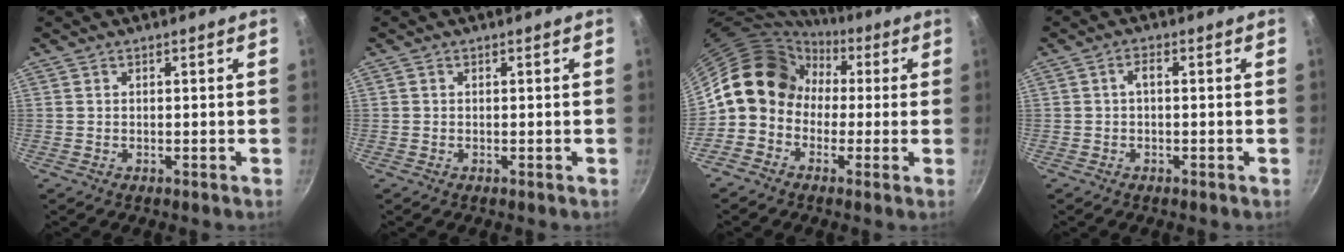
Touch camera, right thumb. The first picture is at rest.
{"total": 0.0}
{"total": 12.8, "force": [0.7, 10.9, 6.7], "torque": [-0.079, 0.036, -0.013]}
{"total": 1.7, "force": [-0.2, 0.7, 1.5], "torque": [-0.032, 0.013, -0.005]}